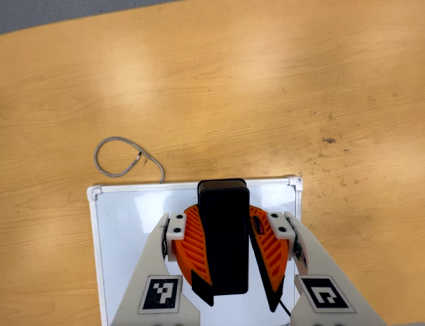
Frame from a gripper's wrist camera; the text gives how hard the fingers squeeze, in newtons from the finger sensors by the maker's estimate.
{"total": 11.1, "left": 10.8, "right": 11.3}